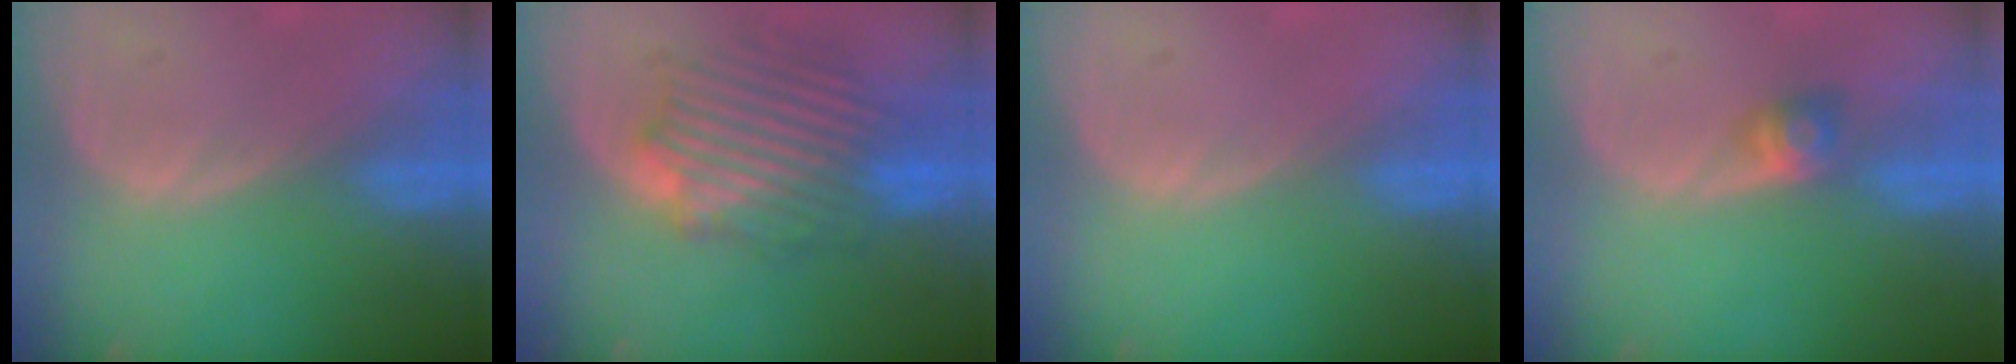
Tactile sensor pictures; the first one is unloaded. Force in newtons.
{"total": 8.8, "press": 8.7, "slide": 1.5}
{"total": 0.0}
{"total": 2.8, "press": 2.5, "slide": 1.3}